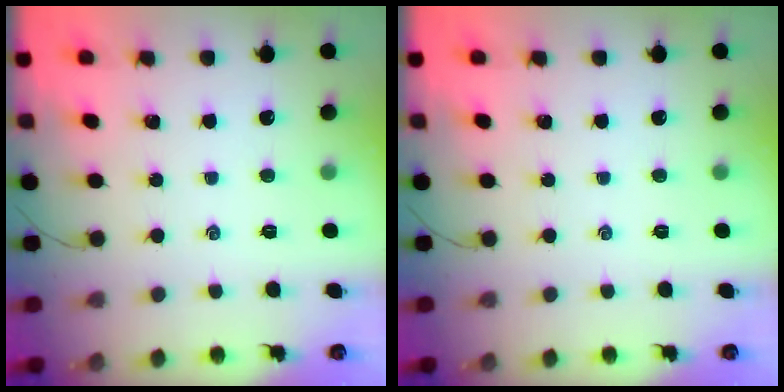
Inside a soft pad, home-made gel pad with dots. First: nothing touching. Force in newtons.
{"total": 0.0}